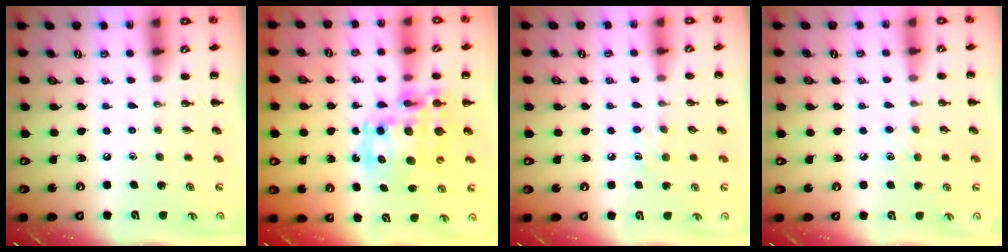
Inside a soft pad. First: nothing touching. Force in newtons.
{"total": 16.0, "press": 15.5, "slide": 3.6}
{"total": 5.5, "press": 5.3, "slide": 1.5}
{"total": 4.7, "press": 4.5, "slide": 1.3}